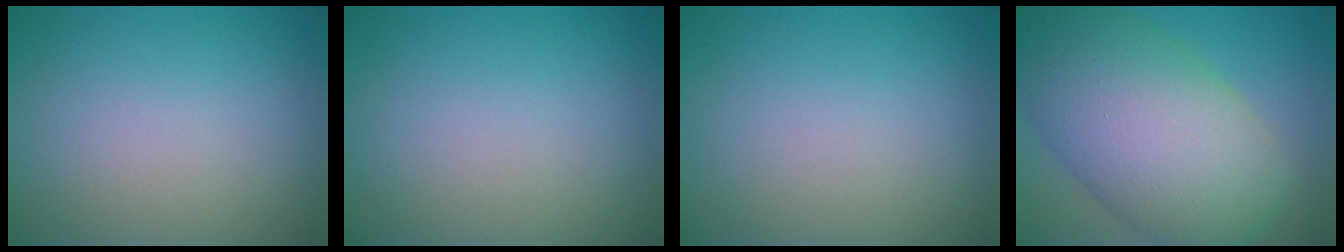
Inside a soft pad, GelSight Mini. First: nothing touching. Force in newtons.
{"total": 0.0}
{"total": 0.0}
{"total": 13.5, "press": 13.5, "slide": 0.7}